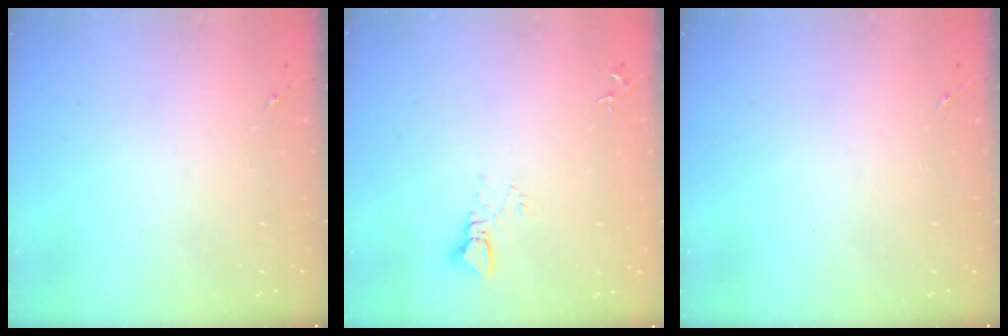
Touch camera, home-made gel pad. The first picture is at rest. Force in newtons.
{"total": 2.7, "press": 2.7, "slide": 0.1}
{"total": 0.0}